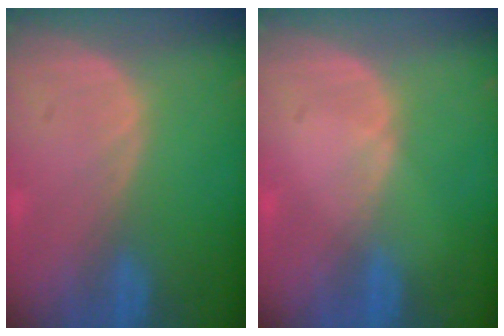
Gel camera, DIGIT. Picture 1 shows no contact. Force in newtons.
{"total": 0.6, "press": 0.5, "slide": 0.2}